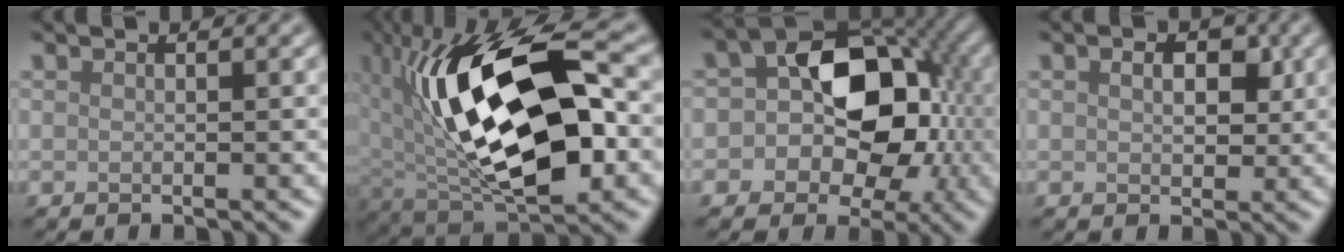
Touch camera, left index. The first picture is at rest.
{"total": 16.8, "force": [1.7, 8.2, 14.6], "torque": [-0.262, -0.005, 0.032]}
{"total": 11.9, "force": [-0.3, 9.0, 7.8], "torque": [-0.062, 0.021, -0.032]}
{"total": 2.4, "force": [0.6, 1.6, 1.6], "torque": [-0.030, -0.007, 0.012]}